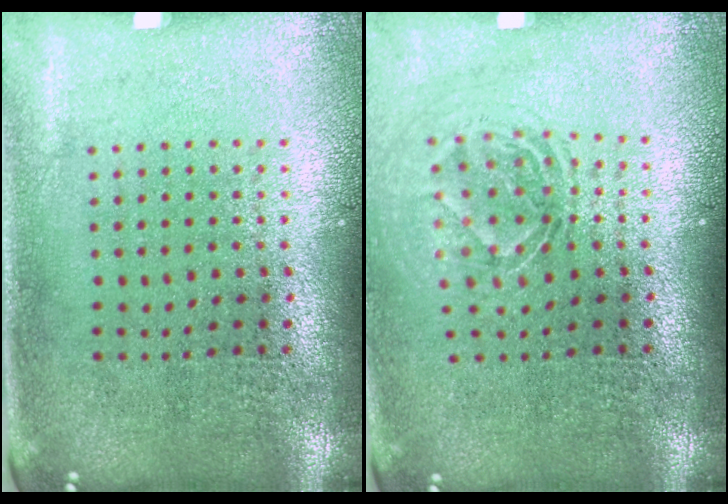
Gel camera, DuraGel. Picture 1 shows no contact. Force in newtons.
{"total": 1.6, "press": 1.3, "slide": 1.1}